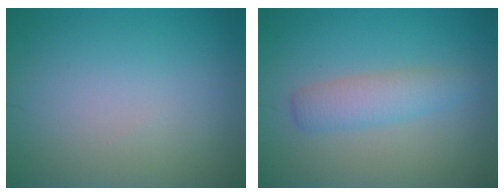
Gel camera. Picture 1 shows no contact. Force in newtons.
{"total": 2.8, "press": 2.8, "slide": 0.1}